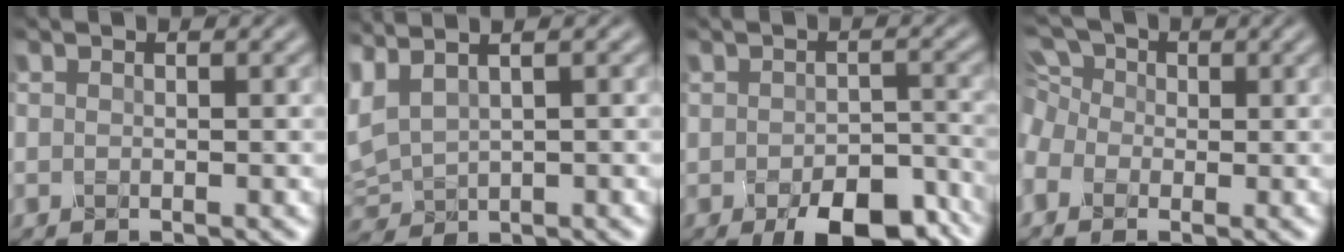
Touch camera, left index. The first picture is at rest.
{"total": 2.5, "force": [1.5, 1.0, 1.8], "torque": [-0.062, 0.013, 0.040]}
{"total": 6.6, "force": [-4.1, 3.0, 4.2], "torque": [-0.054, -0.014, -0.050]}
{"total": 5.8, "force": [0.4, 4.8, 3.3], "torque": [-0.092, 0.026, -0.023]}